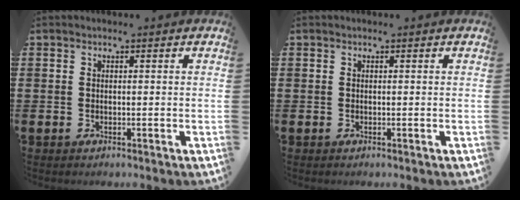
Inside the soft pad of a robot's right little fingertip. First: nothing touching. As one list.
[{"total": 0.0}]